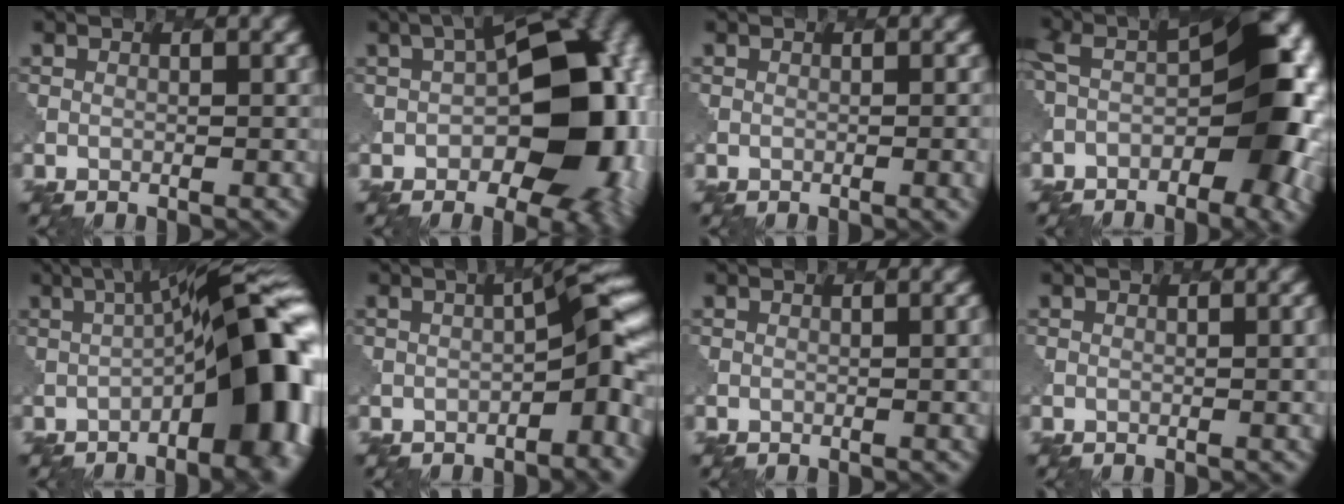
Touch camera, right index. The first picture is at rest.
{"total": 15.5, "force": [-1.2, 8.9, 12.7], "torque": [-0.143, 0.007, -0.020]}
{"total": 2.2, "force": [-0.4, 0.6, 2.0], "torque": [-0.022, -0.004, -0.003]}
{"total": 12.4, "force": [-2.6, 6.4, 10.3], "torque": [-0.156, 0.001, -0.049]}
{"total": 15.2, "force": [-2.5, 5.2, 14.0], "torque": [-0.158, 0.017, -0.036]}
{"total": 6.2, "force": [-1.7, 1.7, 5.7], "torque": [-0.063, 0.015, -0.032]}
{"total": 1.3, "force": [0.0, 0.0, 1.3], "torque": [-0.012, 0.001, -0.001]}
{"total": 1.3, "force": [0.0, 0.0, 1.3], "torque": [-0.013, 0.000, 0.000]}